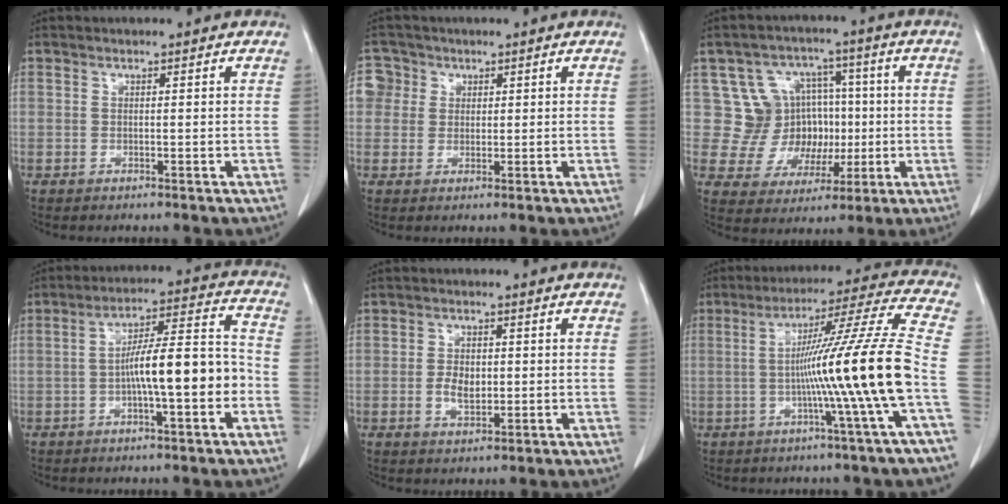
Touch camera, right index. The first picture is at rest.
{"total": 3.8, "force": [1.0, 3.7, 0.1], "torque": [0.008, 0.011, 0.018]}
{"total": 10.9, "force": [1.2, 10.0, 4.2], "torque": [-0.059, 0.043, 0.043]}
{"total": 11.1, "force": [-2.9, 1.5, 10.6], "torque": [-0.178, 0.028, -0.048]}
{"total": 3.6, "force": [-0.4, 2.2, 2.8], "torque": [-0.053, 0.001, -0.004]}
{"total": 16.4, "force": [-3.0, -3.4, 15.7], "torque": [-0.245, -0.002, -0.056]}